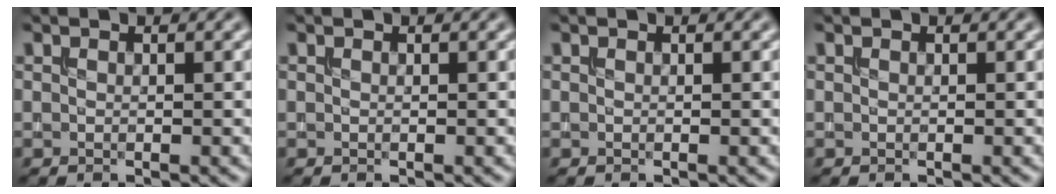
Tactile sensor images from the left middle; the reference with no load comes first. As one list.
[{"total": 0.0}, {"total": 0.0}, {"total": 0.0}]